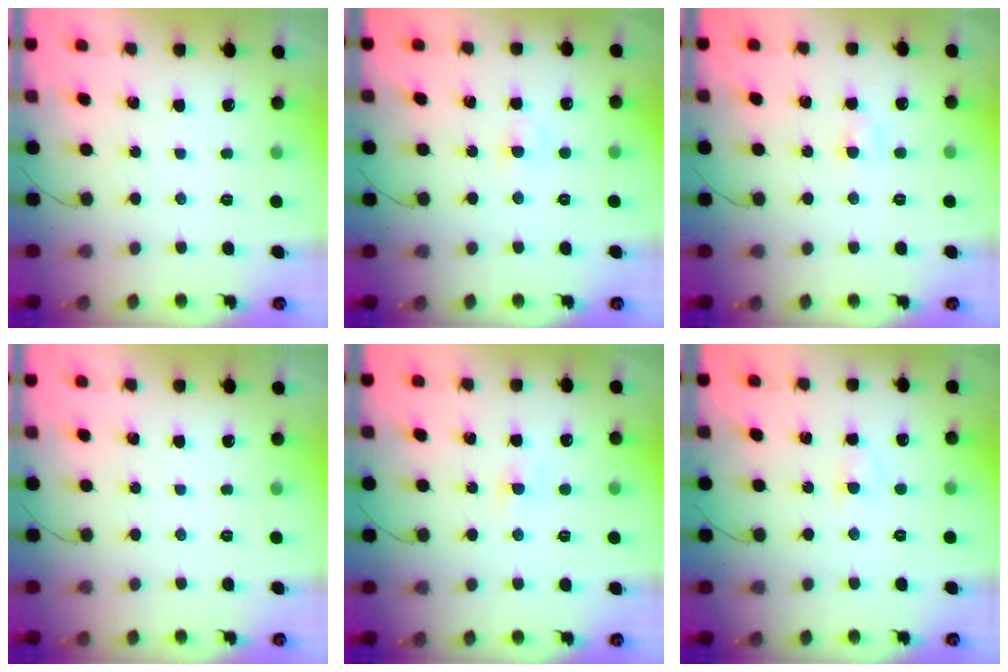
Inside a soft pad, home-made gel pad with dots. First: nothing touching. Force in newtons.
{"total": 2.3, "press": 2.1, "slide": 1.0}
{"total": 3.0, "press": 2.8, "slide": 1.0}
{"total": 0.0}
{"total": 2.2, "press": 2.1, "slide": 0.8}
{"total": 2.1, "press": 1.9, "slide": 0.9}